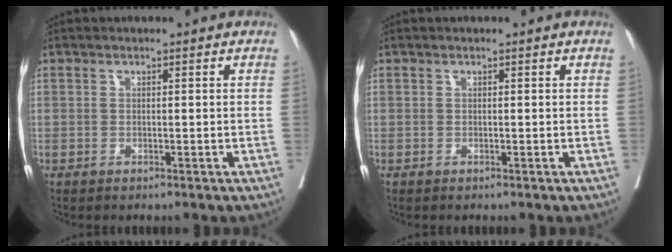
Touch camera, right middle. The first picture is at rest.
{"total": 0.0}